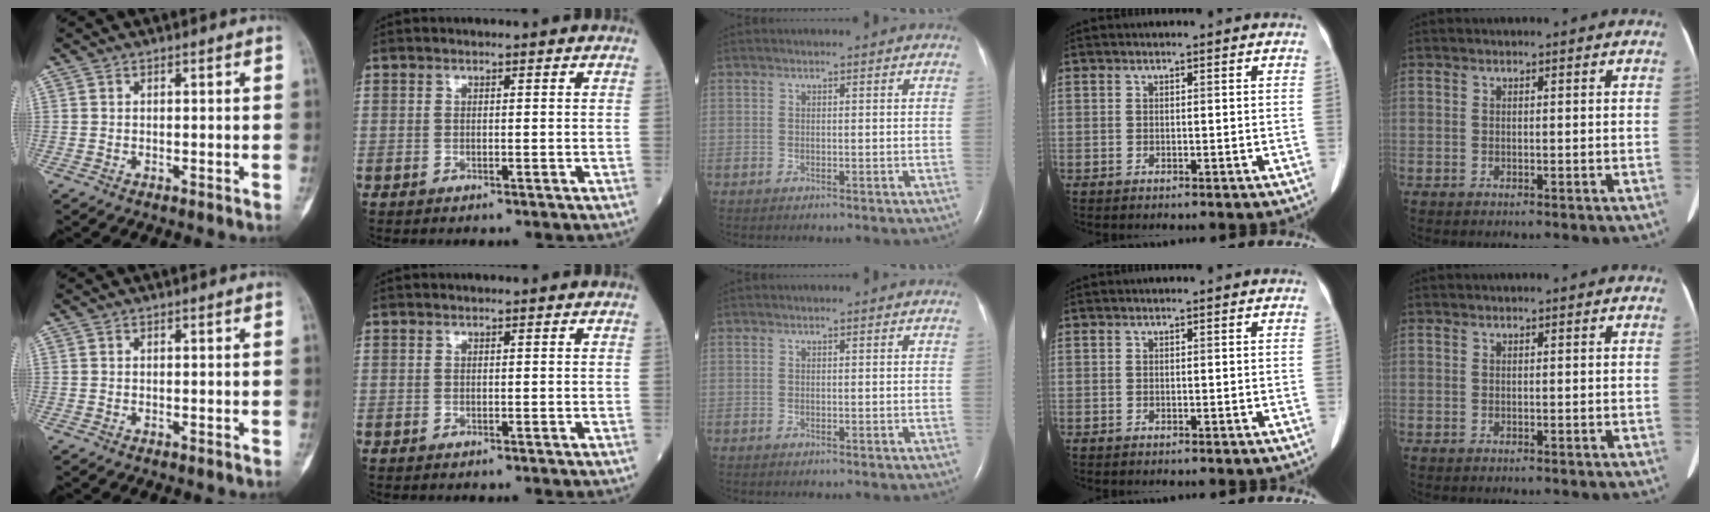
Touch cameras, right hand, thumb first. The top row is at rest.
{}